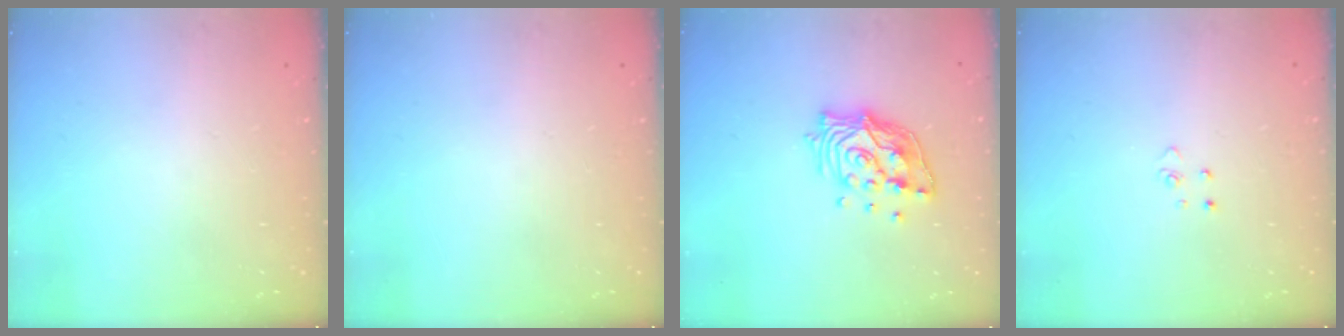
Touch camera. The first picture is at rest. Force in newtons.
{"total": 0.0}
{"total": 13.4, "press": 13.3, "slide": 1.3}
{"total": 2.8, "press": 2.8, "slide": 0.3}